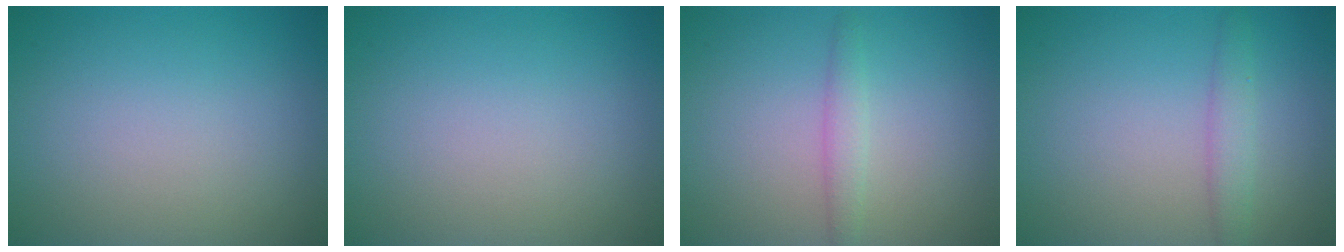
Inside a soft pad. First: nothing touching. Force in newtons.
{"total": 0.0}
{"total": 1.5, "press": 1.5, "slide": 0.1}
{"total": 1.9, "press": 1.9, "slide": 0.1}